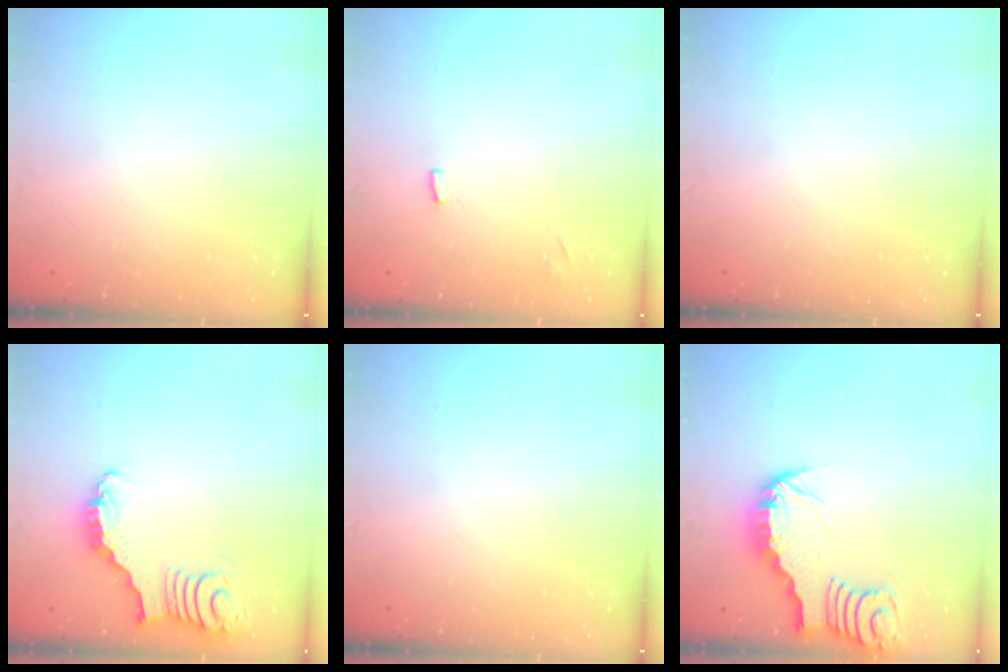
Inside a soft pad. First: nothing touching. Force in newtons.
{"total": 3.7, "press": 3.7, "slide": 0.3}
{"total": 0.0}
{"total": 3.4, "press": 3.3, "slide": 0.5}
{"total": 0.0}
{"total": 3.2, "press": 3.2, "slide": 0.4}